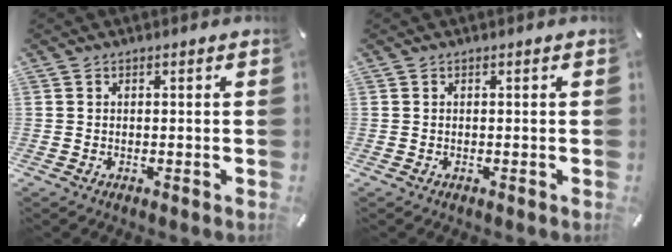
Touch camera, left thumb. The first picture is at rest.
{"total": 0.0}